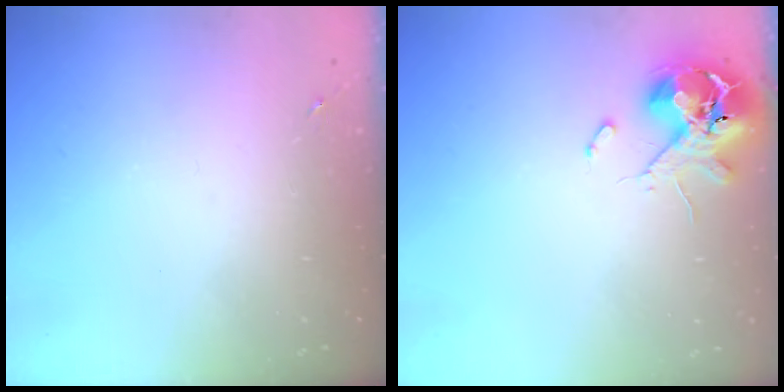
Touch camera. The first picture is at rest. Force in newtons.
{"total": 10.7, "press": 10.6, "slide": 1.6}